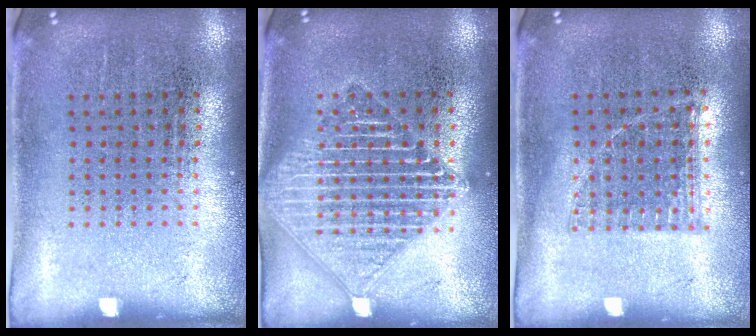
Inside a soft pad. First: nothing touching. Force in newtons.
{"total": 3.3, "press": 3.2, "slide": 0.5}
{"total": 0.8, "press": 0.8, "slide": 0.3}